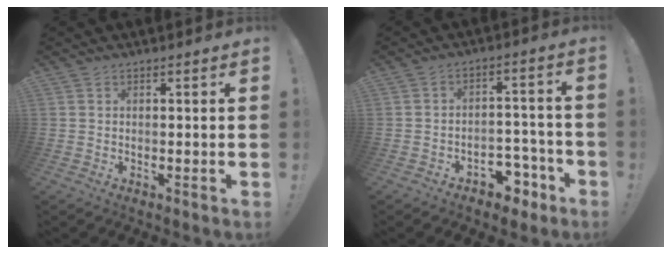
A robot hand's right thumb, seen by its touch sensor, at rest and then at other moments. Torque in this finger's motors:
{"motor_torque": [0.95, 0.65, 0.37, -0.57, -0.02]}